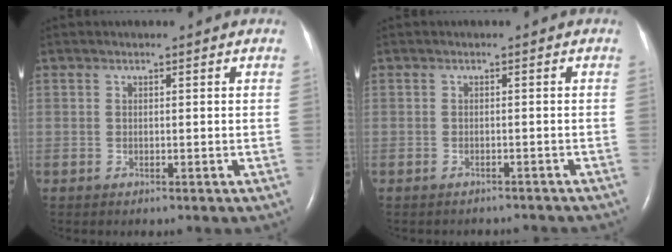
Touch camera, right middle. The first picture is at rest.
{"total": 4.1, "force": [-3.8, 1.2, 0.6], "torque": [-0.009, -0.004, -0.042]}